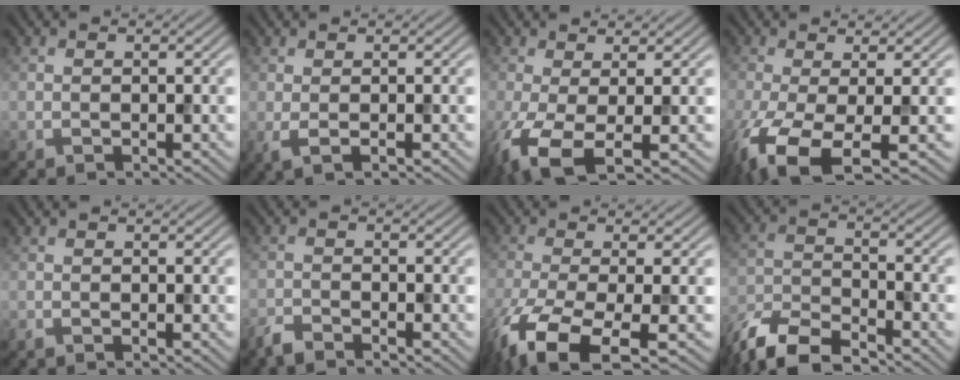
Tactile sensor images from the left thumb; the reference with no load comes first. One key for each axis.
{"total": 2.0, "fx": 0.0, "fy": 0.4, "fz": 1.9, "tx": -0.043, "ty": -0.001, "tz": 0.000}
{"total": 6.7, "fx": -2.6, "fy": 2.0, "fz": 5.9, "tx": -0.135, "ty": -0.014, "tz": -0.053}
{"total": 9.1, "fx": -3.9, "fy": 2.7, "fz": 7.7, "tx": -0.169, "ty": -0.026, "tz": -0.074}
{"total": 0.6, "fx": -0.5, "fy": 0.0, "fz": 0.2, "tx": -0.004, "ty": 0.000, "tz": -0.010}
{"total": 2.4, "fx": -2.2, "fy": 0.3, "fz": 0.7, "tx": -0.017, "ty": -0.005, "tz": -0.054}
{"total": 10.2, "fx": -5.5, "fy": 2.8, "fz": 8.0, "tx": -0.167, "ty": -0.028, "tz": -0.102}
{"total": 9.2, "fx": -7.7, "fy": 2.5, "fz": 4.2, "tx": -0.089, "ty": -0.013, "tz": -0.162}